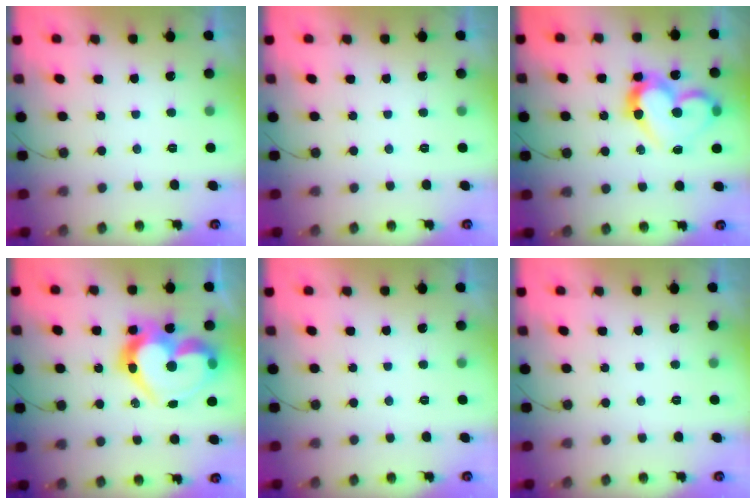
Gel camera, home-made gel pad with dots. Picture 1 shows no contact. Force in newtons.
{"total": 0.0}
{"total": 16.2, "press": 16.0, "slide": 2.1}
{"total": 21.6, "press": 21.5, "slide": 2.4}
{"total": 0.0}
{"total": 0.0}